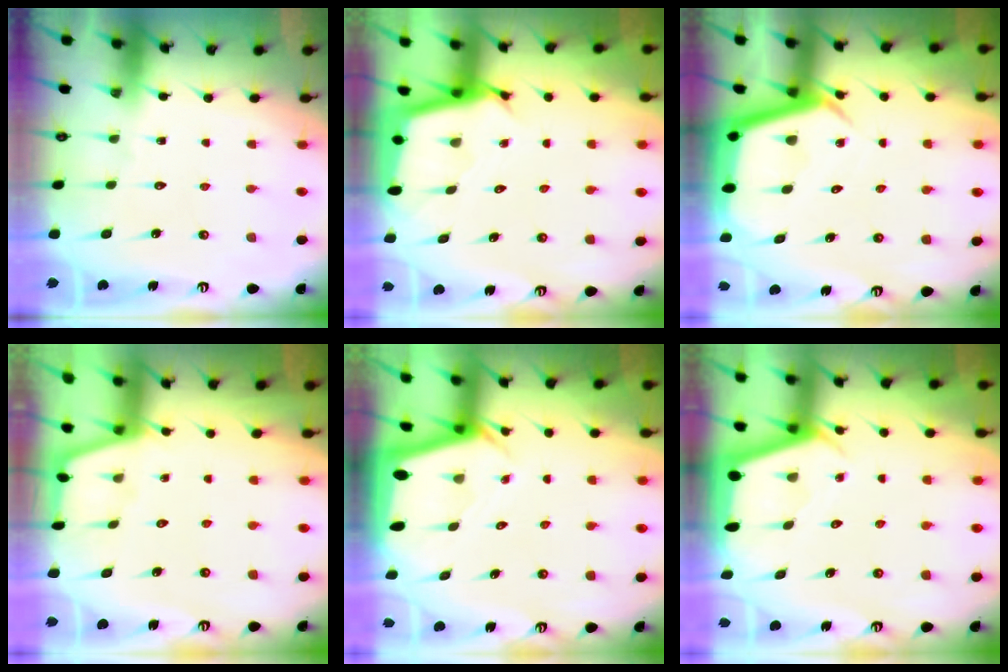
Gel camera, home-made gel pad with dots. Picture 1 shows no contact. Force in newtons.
{"total": 2.7, "press": 2.7, "slide": 0.1}
{"total": 5.5, "press": 5.5, "slide": 0.3}
{"total": 1.2, "press": 1.1, "slide": 0.3}
{"total": 2.1, "press": 2.1, "slide": 0.2}
{"total": 2.4, "press": 2.4, "slide": 0.3}